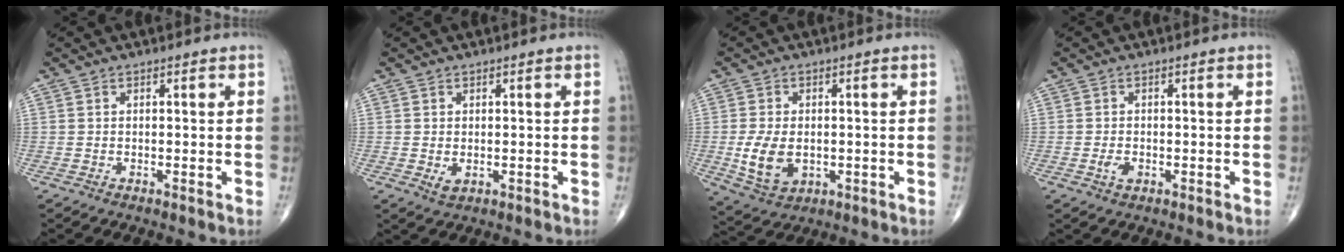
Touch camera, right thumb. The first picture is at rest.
{"total": 1.9, "force": [-0.2, 1.2, 1.4], "torque": [-0.021, -0.003, 0.001]}
{"total": 8.3, "force": [-1.1, 5.5, 6.1], "torque": [-0.108, -0.007, -0.009]}
{"total": 1.9, "force": [-0.7, 1.2, 1.4], "torque": [-0.025, 0.001, -0.012]}